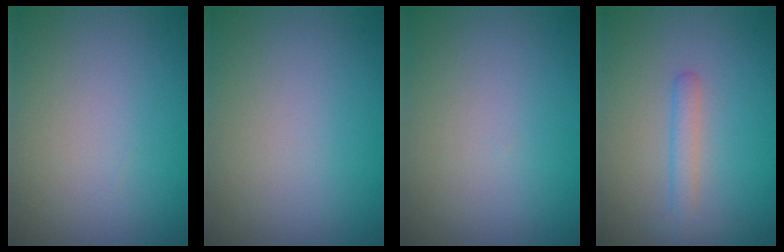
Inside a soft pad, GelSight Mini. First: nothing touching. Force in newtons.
{"total": 0.0}
{"total": 0.0}
{"total": 1.8, "press": 1.8, "slide": 0.1}